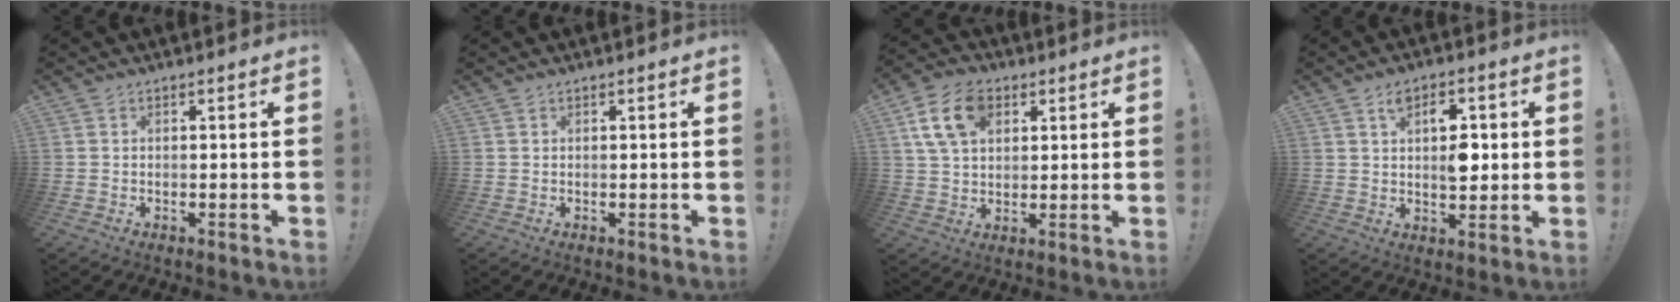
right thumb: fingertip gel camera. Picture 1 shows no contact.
{"total": 0.0}
{"total": 13.0, "force": [5.0, 8.7, 8.2], "torque": [-0.158, 0.000, 0.097]}
{"total": 8.7, "force": [2.0, 5.4, 6.5], "torque": [-0.087, 0.001, 0.033]}